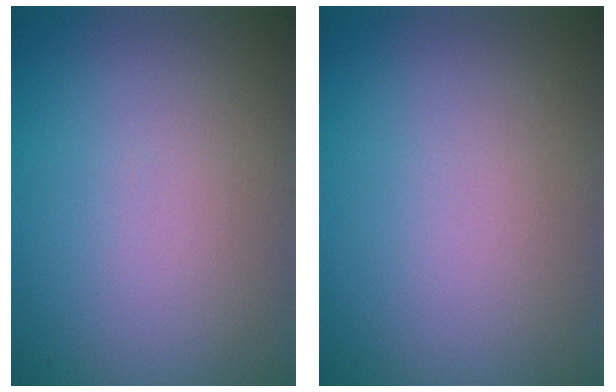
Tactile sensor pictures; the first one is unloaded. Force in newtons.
{"total": 0.0}